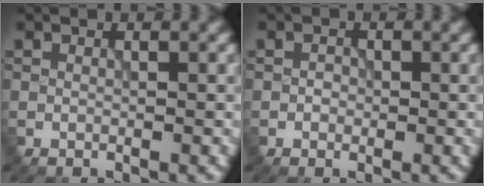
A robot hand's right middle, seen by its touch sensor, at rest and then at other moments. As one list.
[{"total": 0.8, "force": [-0.2, 0.7, 0.3], "torque": [-0.002, -0.001, -0.006]}]